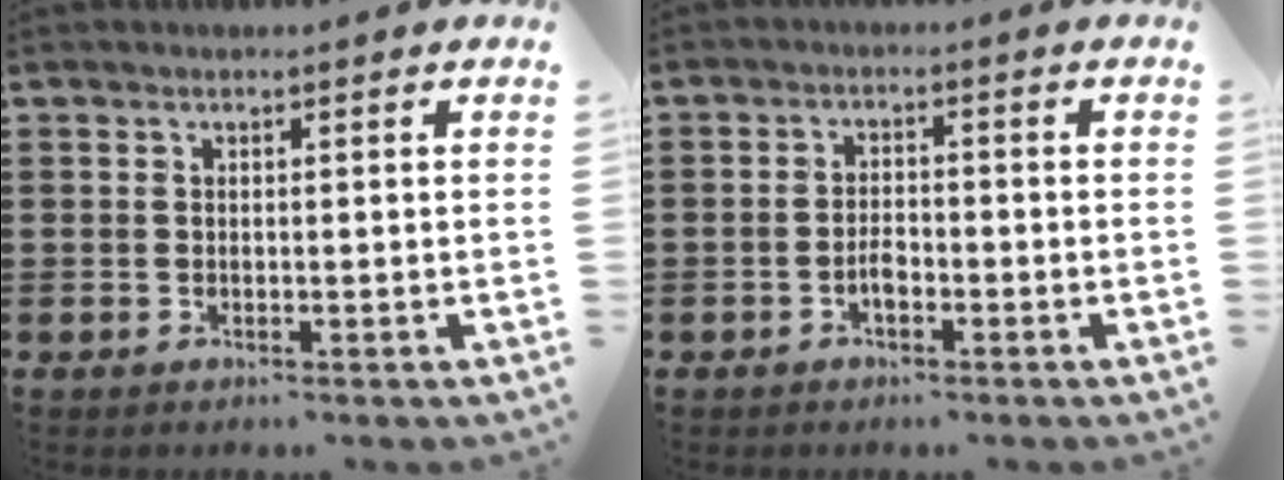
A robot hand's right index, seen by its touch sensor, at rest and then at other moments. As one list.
[{"total": 2.5, "force": [-1.3, 1.2, 1.7], "torque": [-0.036, 0.005, -0.025]}]